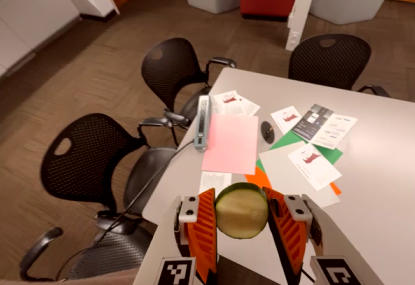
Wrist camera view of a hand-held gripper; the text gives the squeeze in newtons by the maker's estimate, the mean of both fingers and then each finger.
{"total": 11.8, "left": 11.9, "right": 11.7}